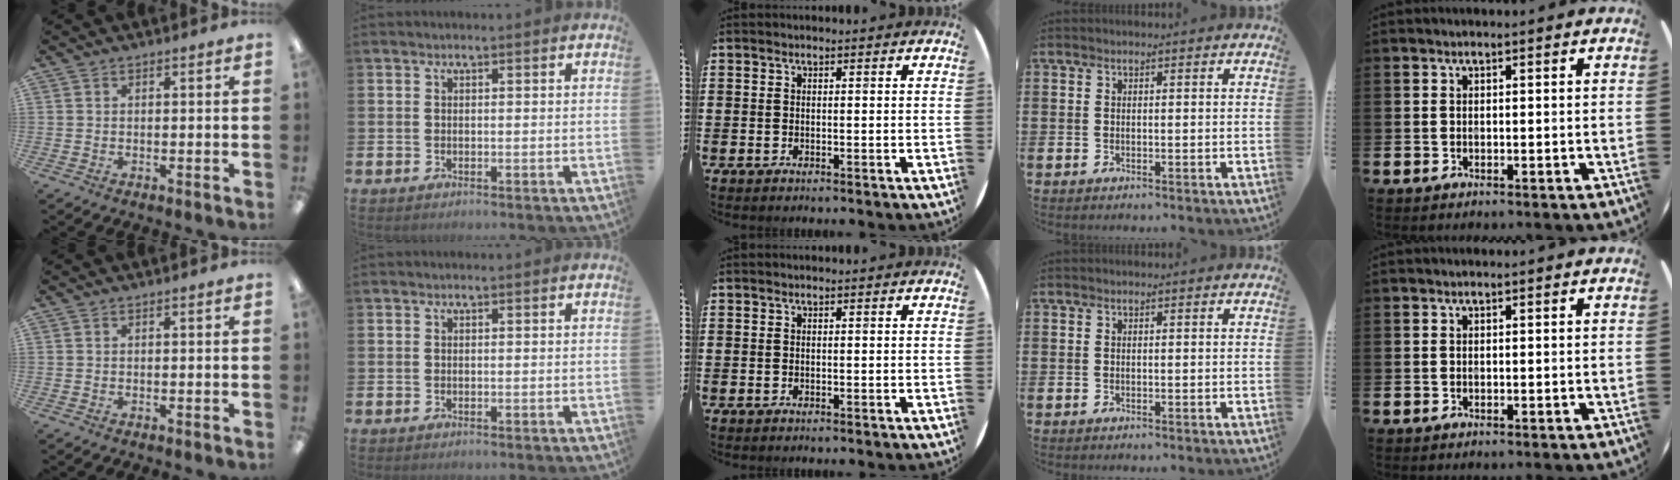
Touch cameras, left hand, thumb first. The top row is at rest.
{}